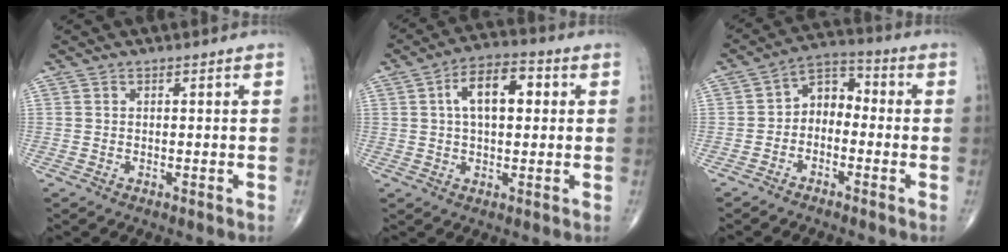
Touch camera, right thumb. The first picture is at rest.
{"total": 10.1, "force": [2.2, 5.3, 8.3], "torque": [-0.124, 0.020, 0.028]}
{"total": 6.5, "force": [-1.4, 4.7, 4.3], "torque": [-0.043, 0.038, -0.045]}